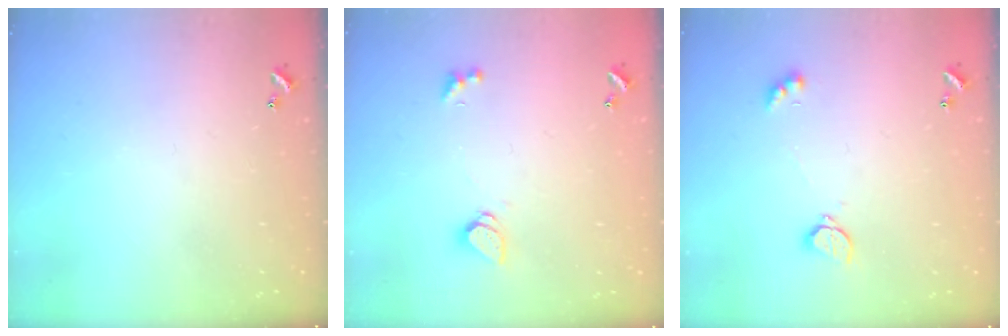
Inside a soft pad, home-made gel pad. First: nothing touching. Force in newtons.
{"total": 1.2, "press": 1.1, "slide": 0.5}
{"total": 2.4, "press": 2.3, "slide": 0.8}